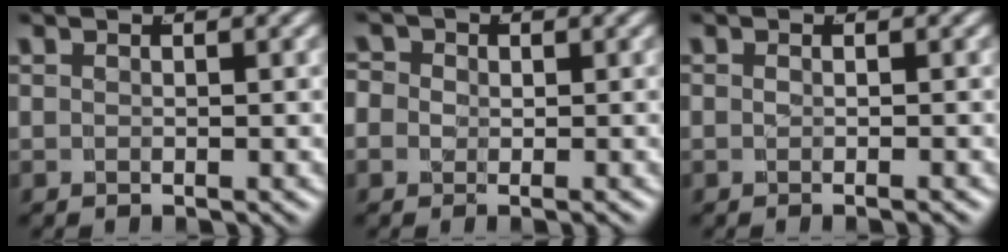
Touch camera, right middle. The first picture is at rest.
{"total": 3.7, "force": [0.1, 3.3, 1.7], "torque": [-0.042, -0.007, -0.006]}
{"total": 1.0, "force": [-0.5, 0.0, 0.8], "torque": [-0.011, -0.004, -0.006]}